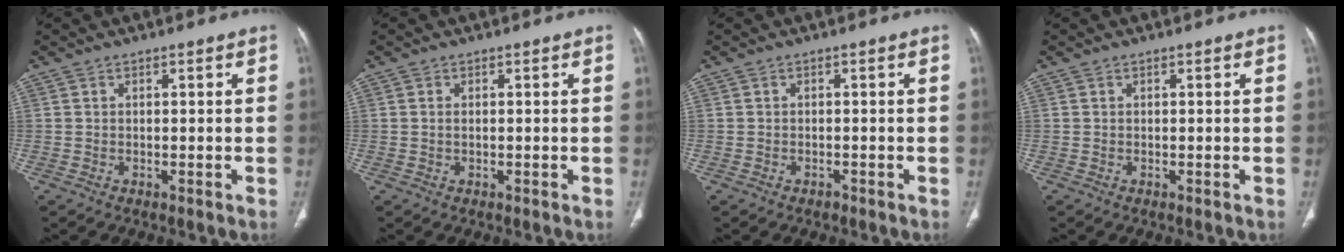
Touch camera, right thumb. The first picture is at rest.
{"total": 0.5, "force": [0.1, 0.2, 0.5], "torque": [-0.015, 0.002, 0.003]}
{"total": 0.7, "force": [-0.5, 0.5, 0.2], "torque": [-0.004, 0.001, -0.011]}
{"total": 0.0}